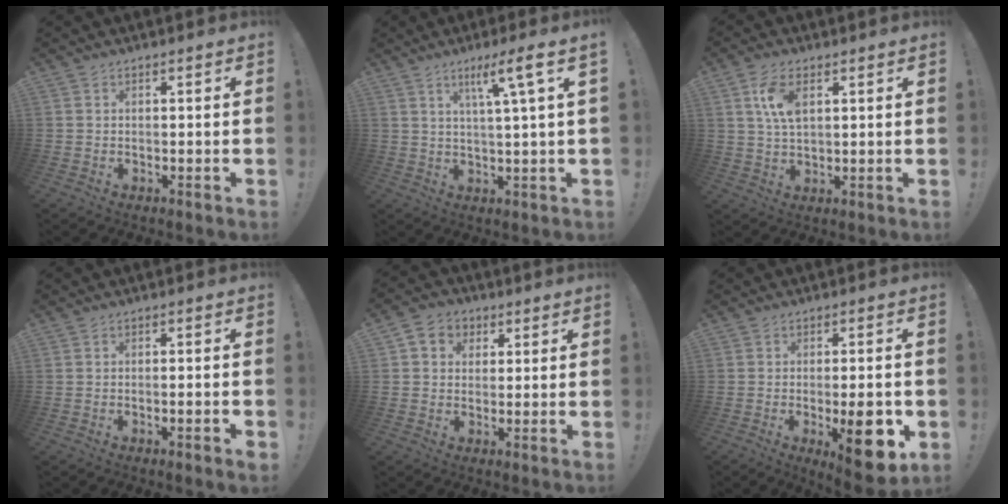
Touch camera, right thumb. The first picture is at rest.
{"total": 8.4, "force": [3.3, -0.7, 7.7], "torque": [-0.124, -0.009, 0.042]}
{"total": 7.6, "force": [2.8, 3.9, 5.9], "torque": [-0.110, -0.001, 0.050]}
{"total": 1.8, "force": [-1.0, -0.3, 1.5], "torque": [-0.021, -0.002, -0.016]}
{"total": 6.3, "force": [1.6, 5.7, 2.2], "torque": [-0.030, 0.003, 0.033]}
{"total": 13.7, "force": [-3.4, 4.3, 12.6], "torque": [-0.144, -0.005, -0.041]}